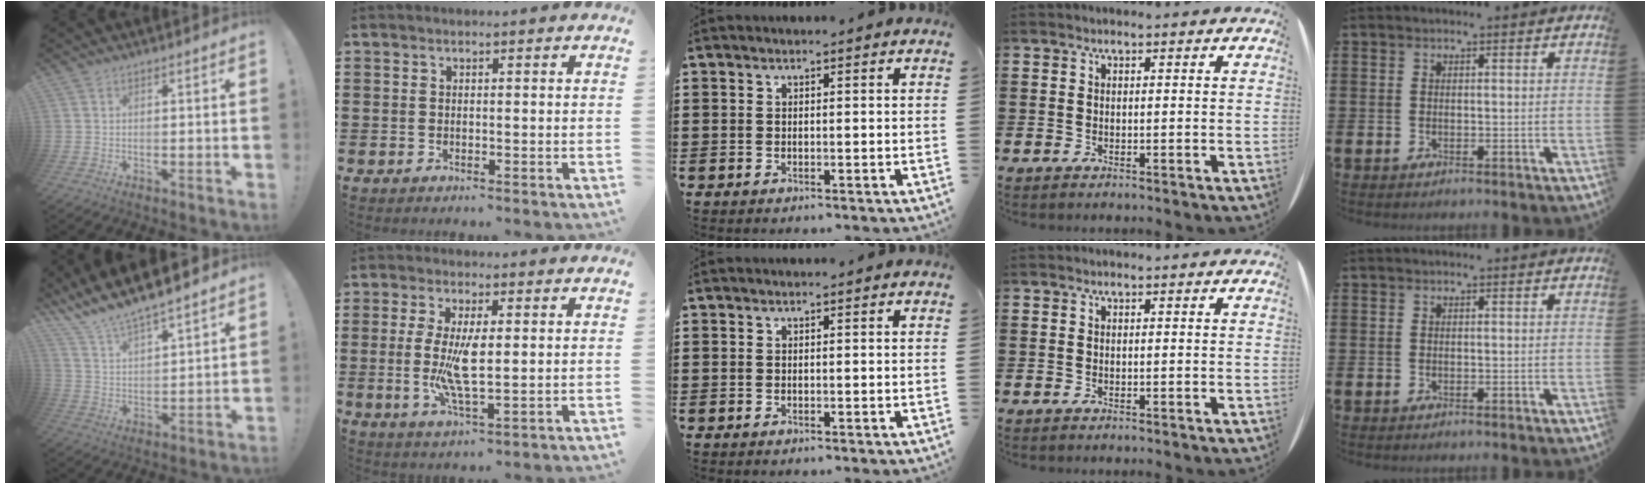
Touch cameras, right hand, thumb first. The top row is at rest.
{"thumb": {"total": 10.3, "force": [9.7, 1.7, 3.1], "torque": [-0.086, -0.083, 0.174]}, "index": {"total": 7.7, "force": [0.4, 2.4, 7.3], "torque": [-0.155, -0.004, 0.003]}}